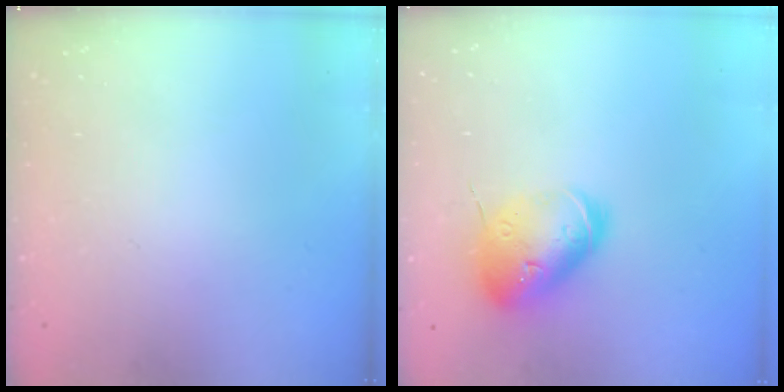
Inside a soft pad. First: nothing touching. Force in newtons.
{"total": 17.8, "press": 17.5, "slide": 2.9}